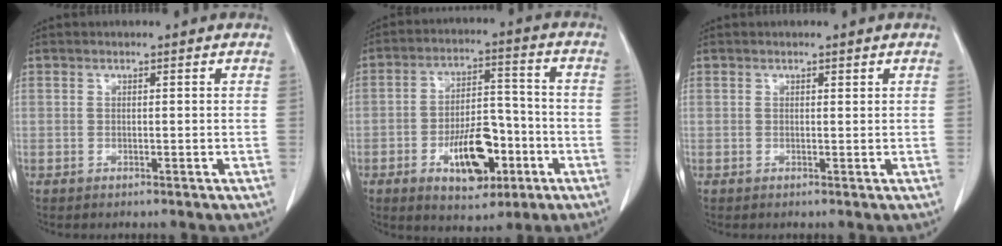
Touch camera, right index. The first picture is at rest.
{"total": 11.8, "force": [-4.6, 5.3, 9.5], "torque": [-0.153, 0.015, -0.064]}
{"total": 0.0}